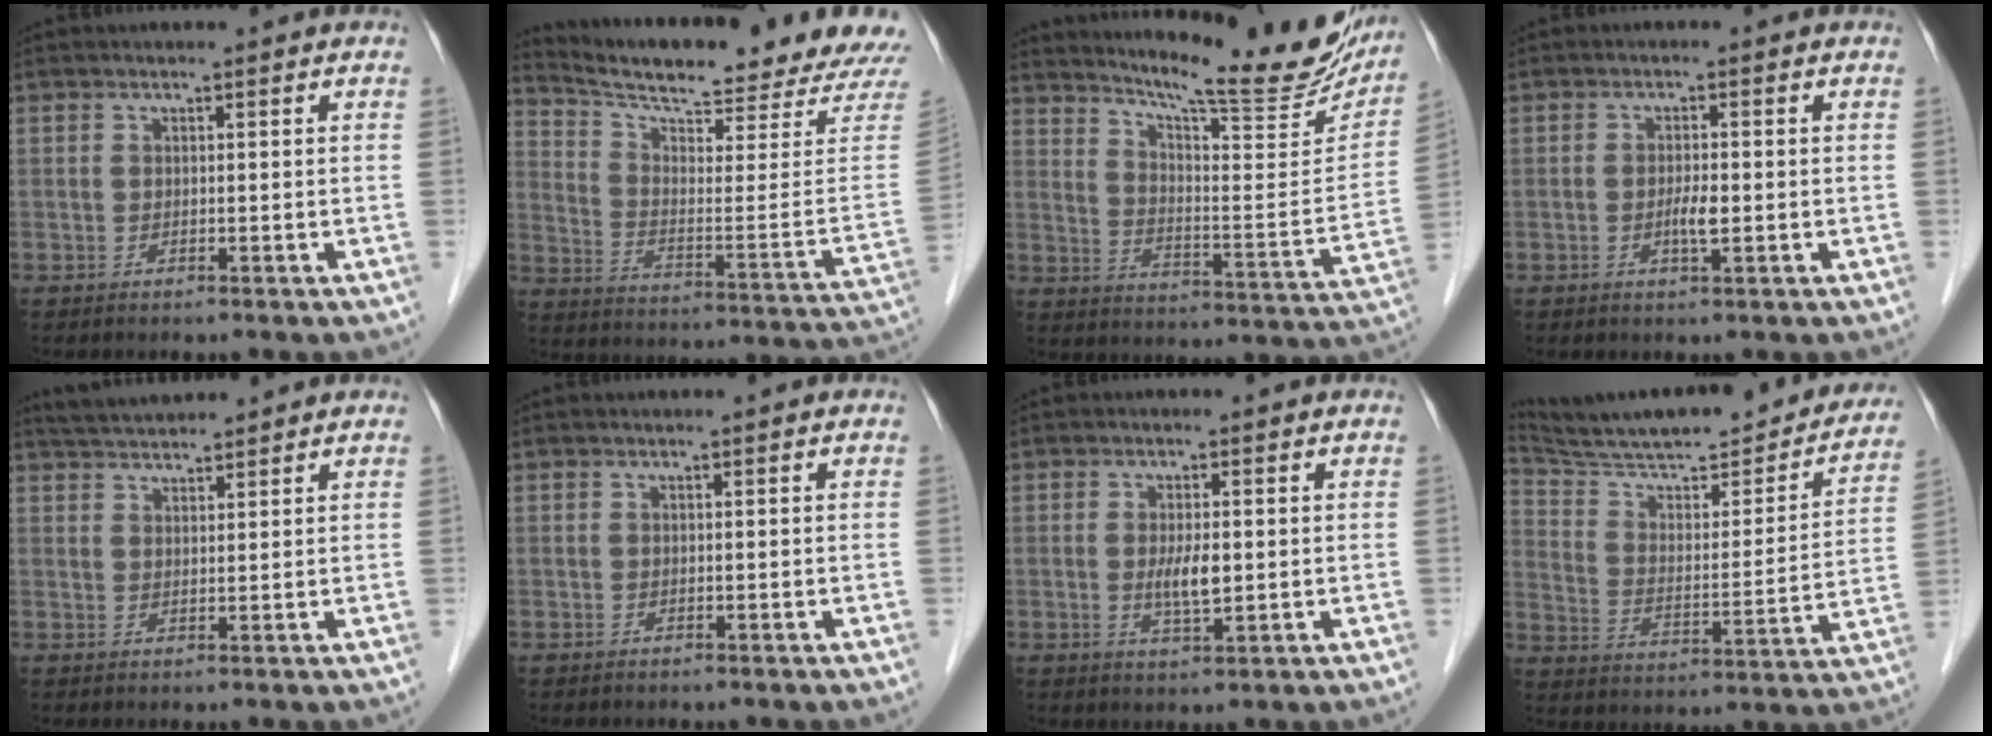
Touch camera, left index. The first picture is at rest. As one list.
[{"total": 20.9, "force": [19.4, -0.5, 7.8], "torque": [-0.141, -0.087, 0.265]}, {"total": 21.6, "force": [19.4, 1.9, 9.5], "torque": [-0.142, -0.067, 0.254]}, {"total": 2.4, "force": [-0.7, 0.4, 2.2], "torque": [-0.043, -0.004, -0.011]}, {"total": 4.8, "force": [4.6, 0.5, 1.3], "torque": [-0.026, 0.029, 0.083]}, {"total": 0.0}, {"total": 3.7, "force": [-0.2, 0.9, 3.6], "torque": [-0.068, -0.008, -0.002]}, {"total": 28.1, "force": [24.4, 4.6, 13.1], "torque": [-0.204, -0.035, 0.334]}]